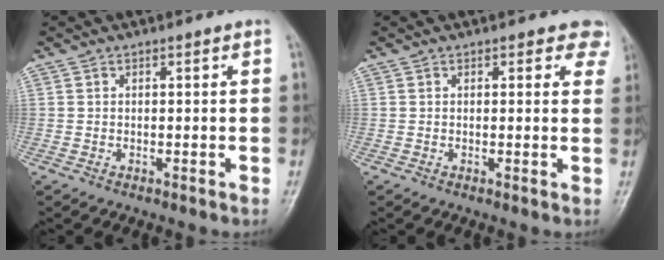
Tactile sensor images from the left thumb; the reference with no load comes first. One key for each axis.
{"total": 3.4, "fx": 2.4, "fy": 2.0, "fz": 1.4, "tx": 0.019, "ty": -0.007, "tz": 0.012}